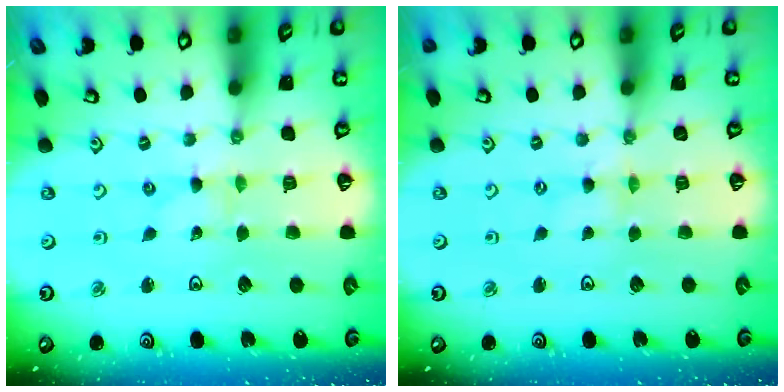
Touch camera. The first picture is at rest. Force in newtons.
{"total": 0.0}